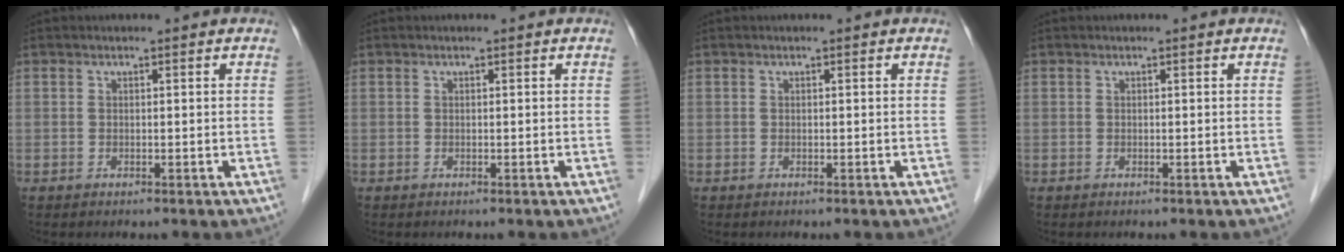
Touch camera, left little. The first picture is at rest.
{"total": 0.0}
{"total": 0.0}
{"total": 0.0}